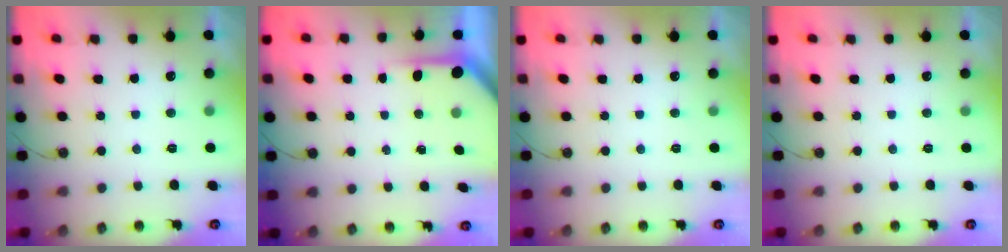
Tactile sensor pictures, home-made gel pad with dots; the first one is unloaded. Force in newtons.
{"total": 3.7, "press": 3.7, "slide": 0.2}
{"total": 0.0}
{"total": 0.0}